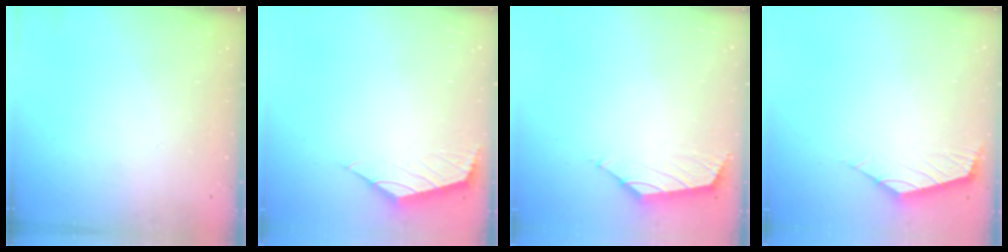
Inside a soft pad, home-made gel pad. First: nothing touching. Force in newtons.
{"total": 2.1, "press": 2.0, "slide": 0.6}
{"total": 1.6, "press": 1.4, "slide": 0.7}
{"total": 2.4, "press": 2.3, "slide": 0.6}